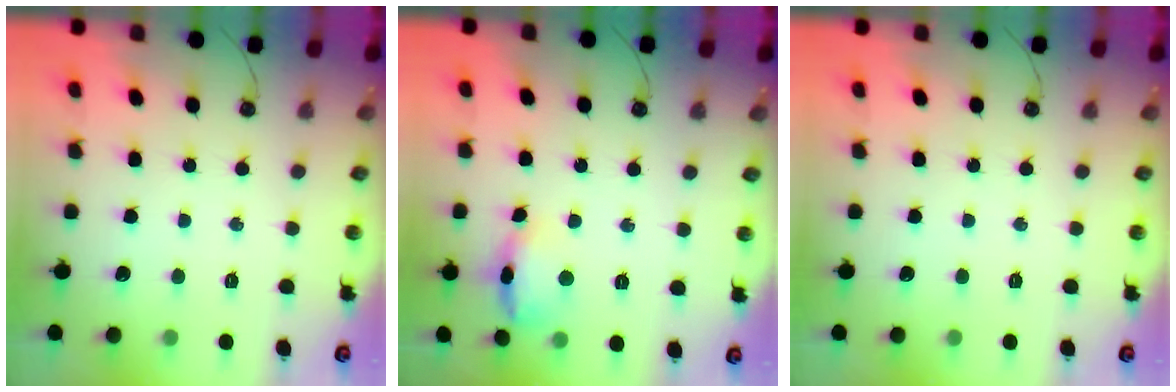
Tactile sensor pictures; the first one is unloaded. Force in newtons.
{"total": 11.9, "press": 11.8, "slide": 1.1}
{"total": 0.0}